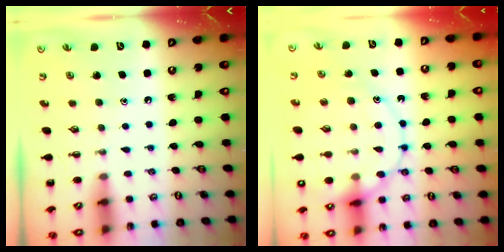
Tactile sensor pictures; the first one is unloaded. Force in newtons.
{"total": 16.5, "press": 16.3, "slide": 2.2}